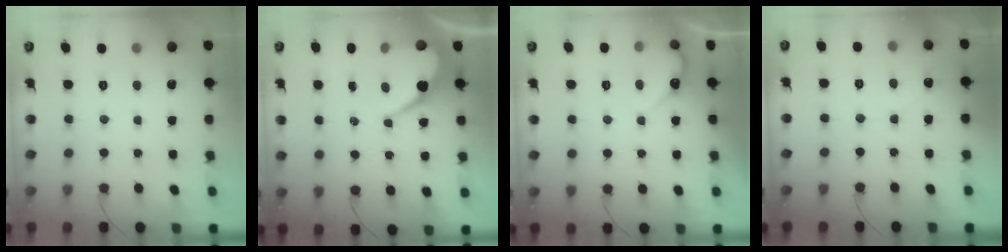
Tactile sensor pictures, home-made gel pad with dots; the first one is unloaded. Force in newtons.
{"total": 10.3, "press": 10.3, "slide": 0.7}
{"total": 4.4, "press": 4.4, "slide": 0.4}
{"total": 1.7, "press": 1.7, "slide": 0.0}